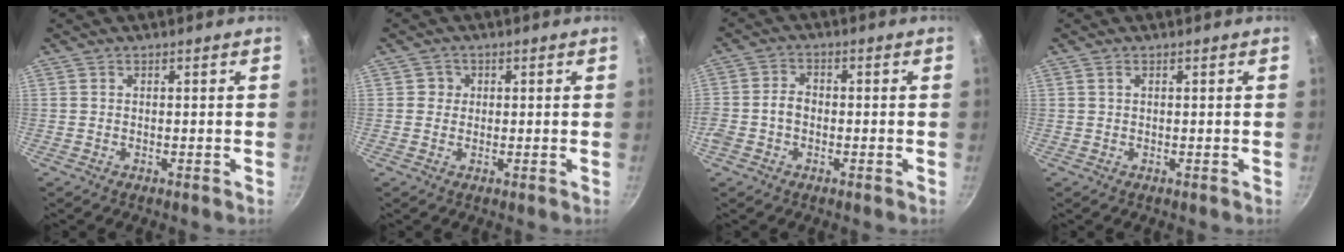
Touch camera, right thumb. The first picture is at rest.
{"total": 1.8, "force": [0.2, 1.8, 0.3], "torque": [0.008, 0.001, -0.001]}
{"total": 4.3, "force": [-1.1, 3.3, 2.5], "torque": [-0.042, 0.023, -0.029]}
{"total": 0.6, "force": [0.3, 0.2, 0.4], "torque": [-0.008, 0.002, 0.005]}